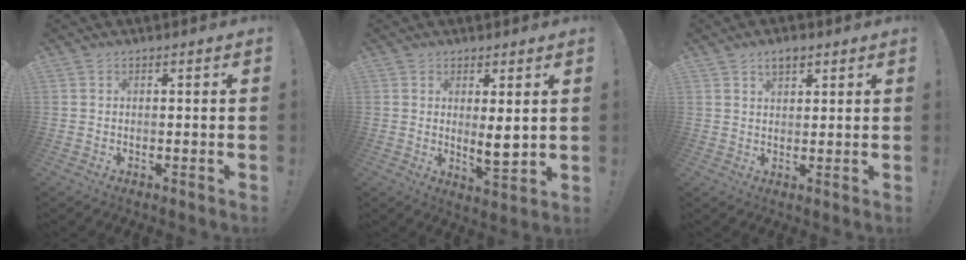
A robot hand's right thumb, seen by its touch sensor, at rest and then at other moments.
{"total": 6.2, "force": [1.4, 1.6, 5.8], "torque": [-0.067, -0.025, 0.023]}
{"total": 3.8, "force": [2.5, 2.0, 2.1], "torque": [-0.024, -0.009, 0.042]}